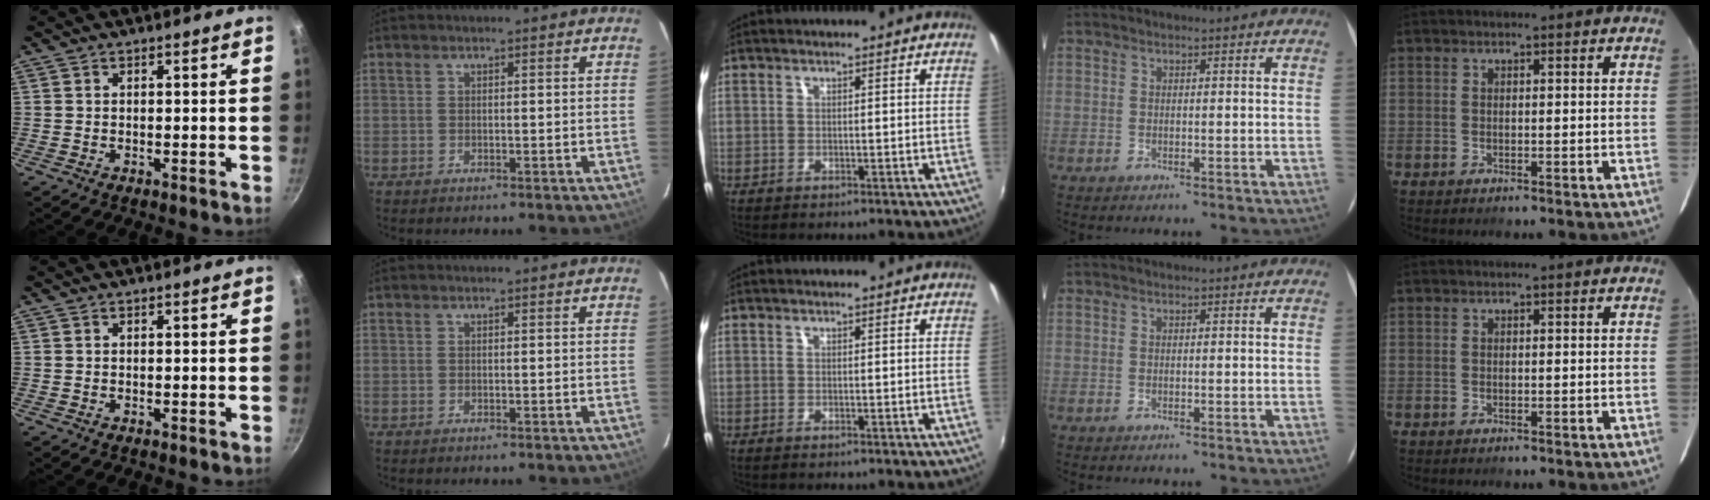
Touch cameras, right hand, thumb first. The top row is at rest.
{}